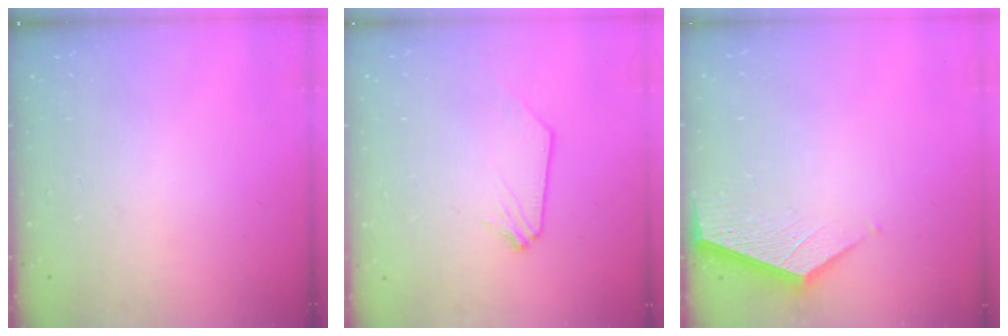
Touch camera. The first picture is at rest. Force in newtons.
{"total": 0.0}
{"total": 3.7, "press": 3.7, "slide": 0.4}